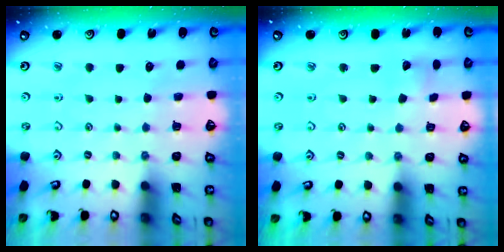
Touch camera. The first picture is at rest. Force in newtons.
{"total": 2.9, "press": 2.9, "slide": 0.2}